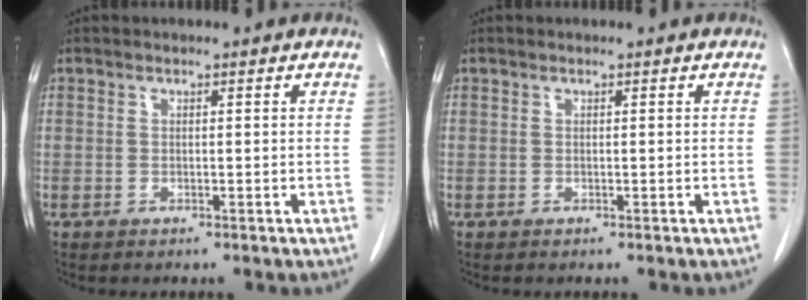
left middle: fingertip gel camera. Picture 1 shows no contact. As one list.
[{"total": 0.0}]